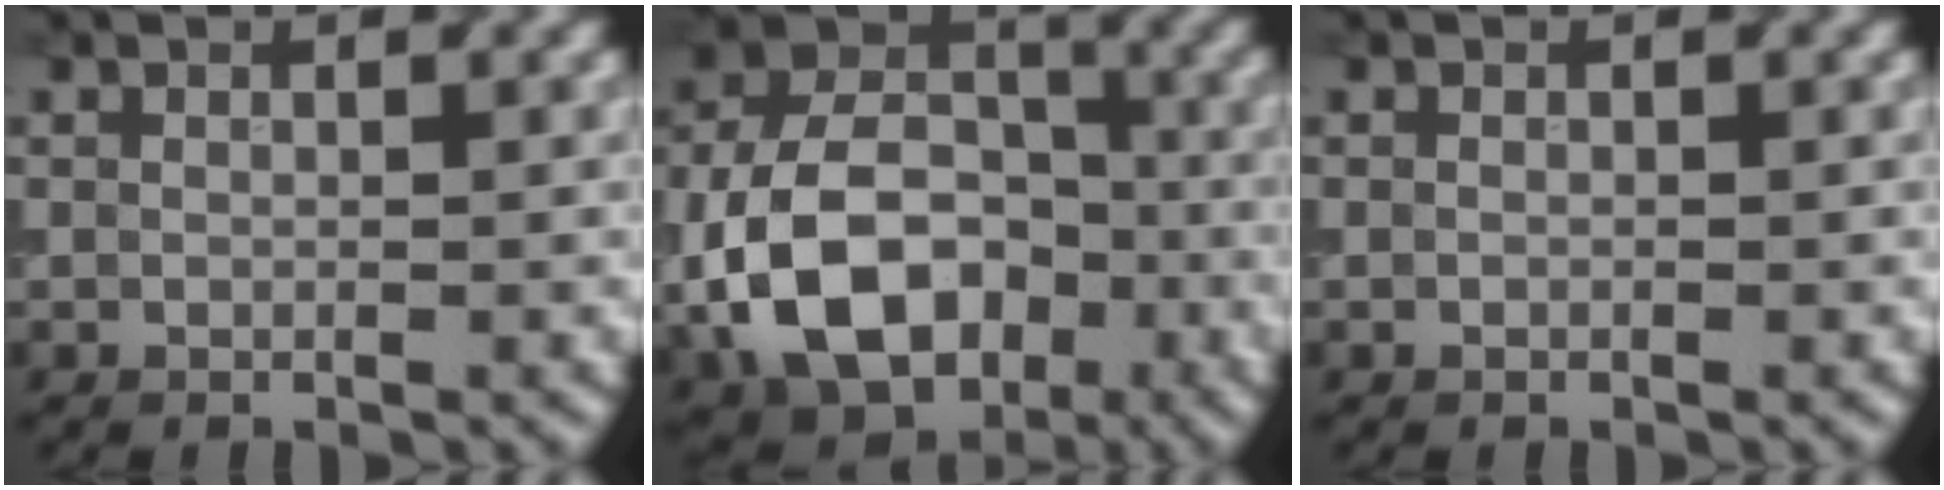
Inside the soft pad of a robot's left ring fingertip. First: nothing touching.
{"total": 11.6, "force": [-3.6, 8.0, 7.6], "torque": [-0.155, -0.001, -0.069]}
{"total": 0.0}